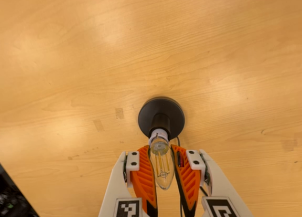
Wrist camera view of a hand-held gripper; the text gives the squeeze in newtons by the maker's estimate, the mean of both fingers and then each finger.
{"total": 24.1, "left": 24.6, "right": 23.5}